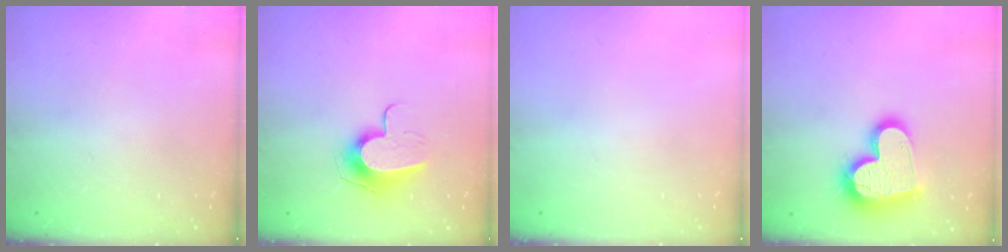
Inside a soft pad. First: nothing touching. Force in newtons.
{"total": 10.1, "press": 10.1, "slide": 0.3}
{"total": 0.0}
{"total": 18.1, "press": 18.0, "slide": 1.5}